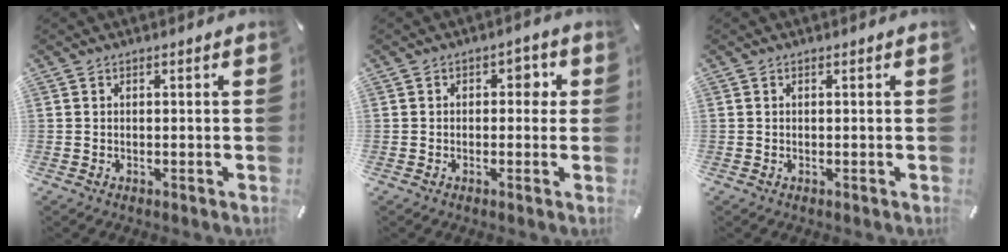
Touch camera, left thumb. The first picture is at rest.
{"total": 2.9, "force": [-0.1, 2.1, 2.0], "torque": [-0.019, 0.004, -0.012]}
{"total": 0.0}